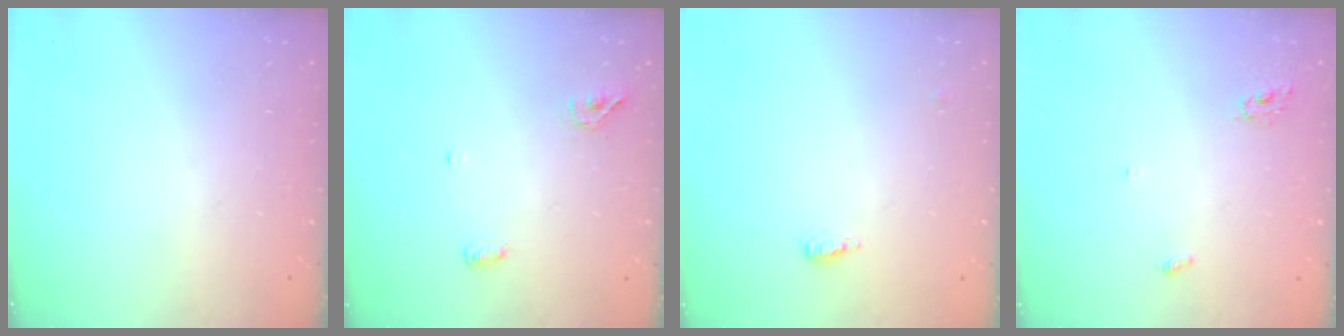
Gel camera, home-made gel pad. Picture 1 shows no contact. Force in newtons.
{"total": 4.4, "press": 4.3, "slide": 0.9}
{"total": 4.7, "press": 4.6, "slide": 1.2}
{"total": 4.0, "press": 4.0, "slide": 0.3}